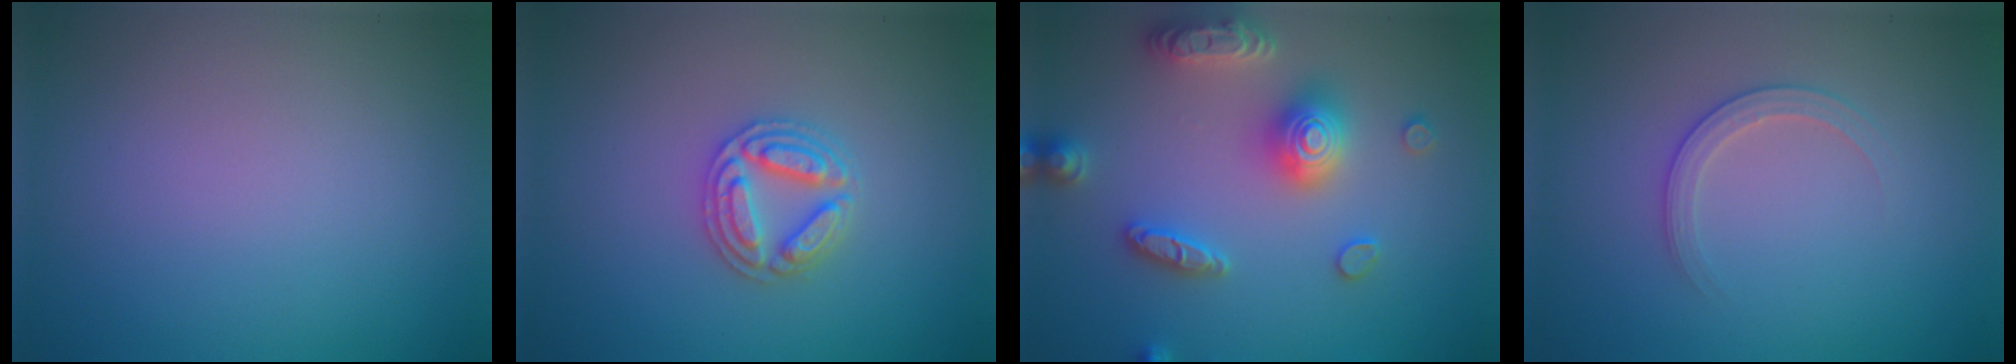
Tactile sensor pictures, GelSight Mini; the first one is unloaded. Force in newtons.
{"total": 3.7, "press": 3.6, "slide": 0.6}
{"total": 5.4, "press": 5.3, "slide": 0.9}
{"total": 1.9, "press": 1.9, "slide": 0.2}